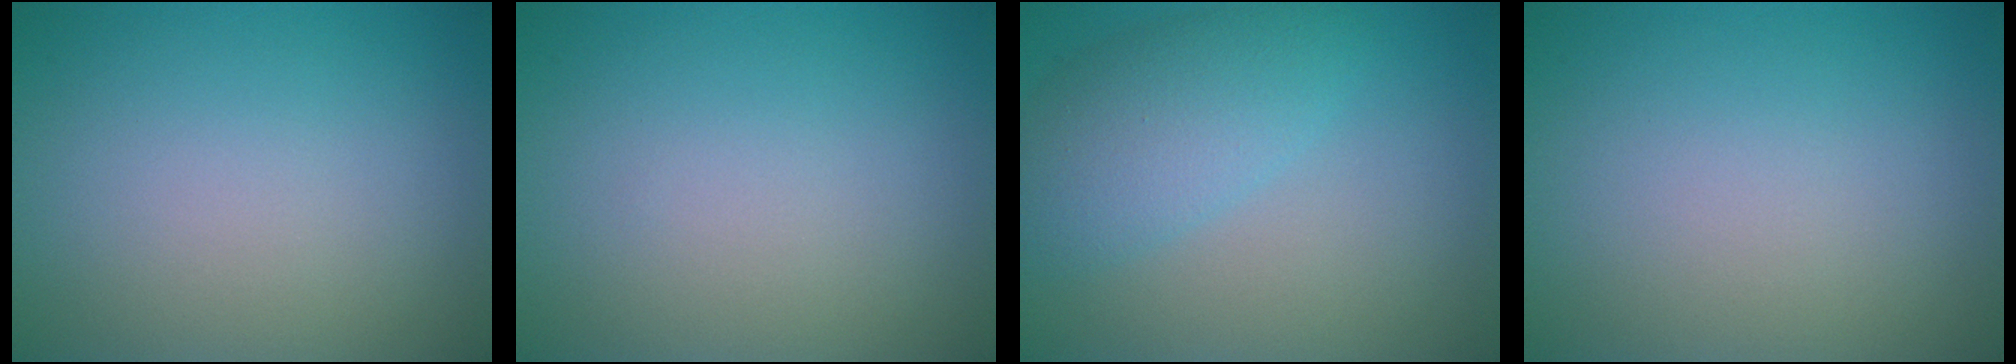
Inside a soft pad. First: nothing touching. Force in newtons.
{"total": 0.0}
{"total": 4.6, "press": 4.6, "slide": 0.3}
{"total": 0.0}